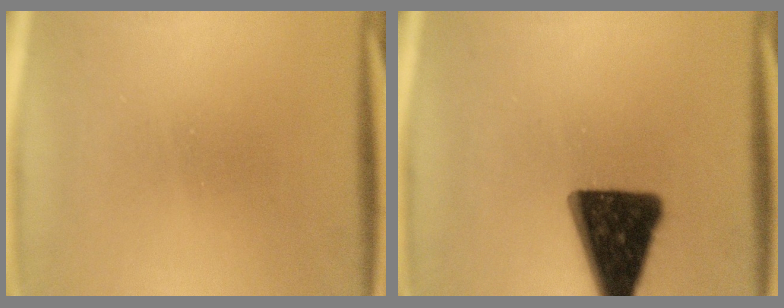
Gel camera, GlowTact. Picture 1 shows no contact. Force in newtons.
{"total": 15.9}